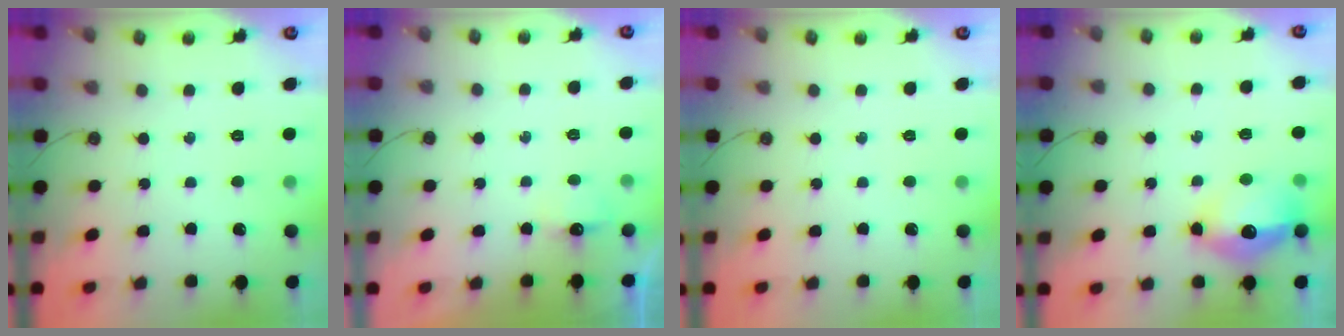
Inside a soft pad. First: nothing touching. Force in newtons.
{"total": 4.2, "press": 4.1, "slide": 0.6}
{"total": 0.0}
{"total": 12.7, "press": 12.7, "slide": 1.0}